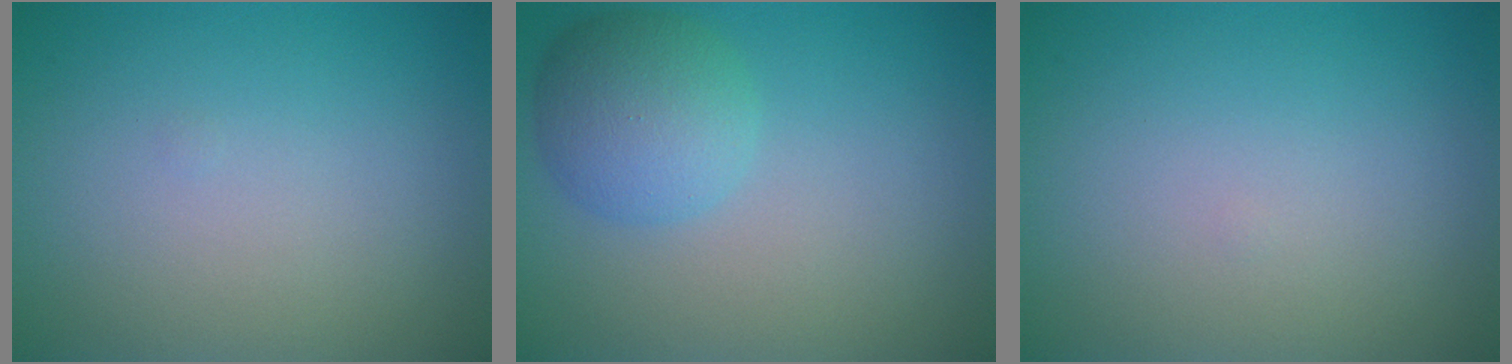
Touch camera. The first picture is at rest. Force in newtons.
{"total": 4.3, "press": 4.3, "slide": 0.2}
{"total": 0.0}